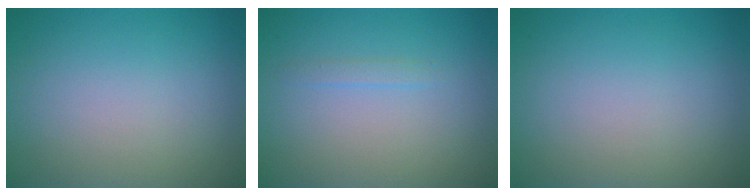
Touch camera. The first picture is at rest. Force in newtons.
{"total": 0.8, "press": 0.8, "slide": 0.1}
{"total": 0.0}